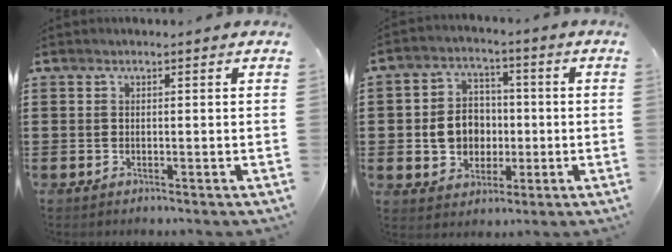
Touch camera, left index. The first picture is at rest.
{"total": 7.1, "force": [-0.6, 6.2, 3.4], "torque": [-0.063, 0.013, -0.012]}